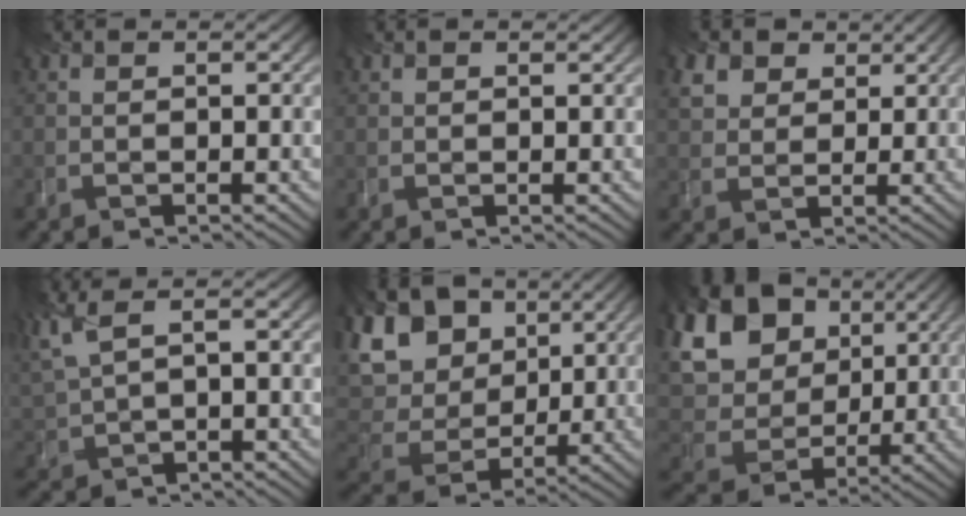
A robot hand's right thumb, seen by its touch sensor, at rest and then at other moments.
{"total": 1.0, "force": [0.8, 0.4, 0.4], "torque": [0.002, 0.008, 0.011]}
{"total": 3.4, "force": [2.0, 2.7, 0.1], "torque": [-0.023, -0.005, 0.062]}
{"total": 5.6, "force": [2.6, 2.3, 4.4], "torque": [-0.140, 0.009, 0.072]}
{"total": 12.5, "force": [5.2, 9.5, 6.4], "torque": [-0.180, 0.032, 0.111]}
{"total": 16.3, "force": [5.4, 13.5, 7.4], "torque": [-0.231, 0.036, 0.133]}